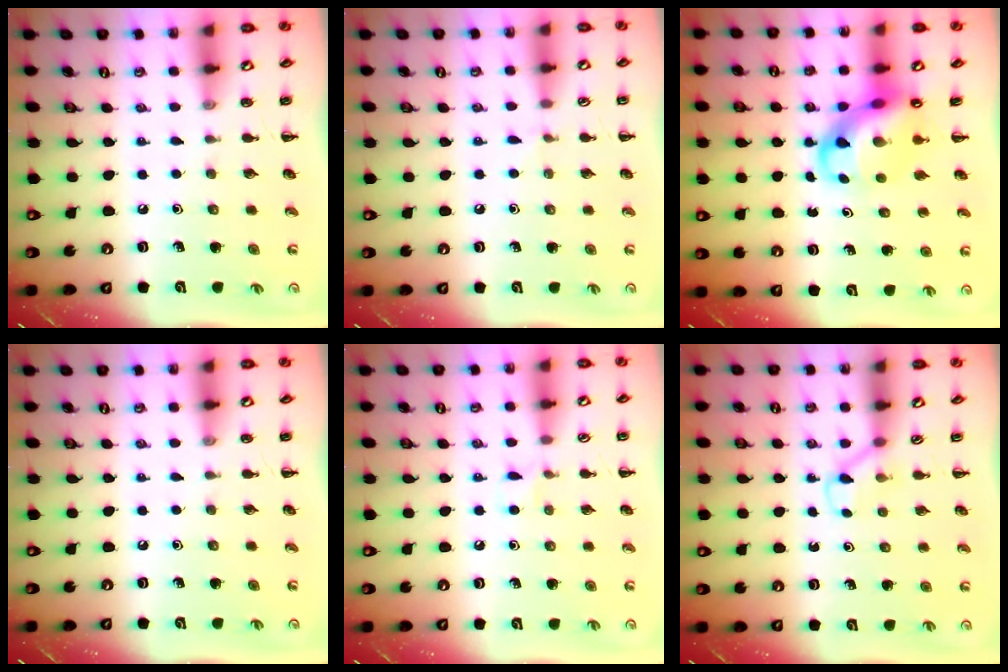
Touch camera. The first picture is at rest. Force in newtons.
{"total": 2.8, "press": 2.5, "slide": 1.1}
{"total": 8.3, "press": 7.9, "slide": 2.3}
{"total": 0.0}
{"total": 4.7, "press": 4.4, "slide": 1.6}
{"total": 2.5, "press": 2.3, "slide": 0.9}